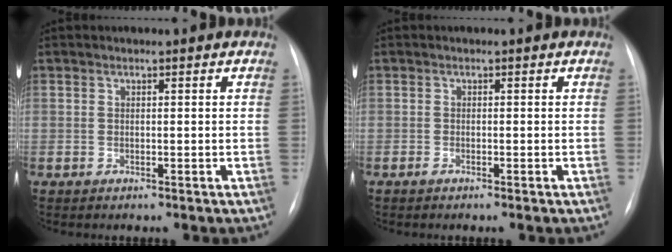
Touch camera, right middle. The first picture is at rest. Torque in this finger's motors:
{"motor_torque": [-0.07, -0.05, -0.07, -0.01]}